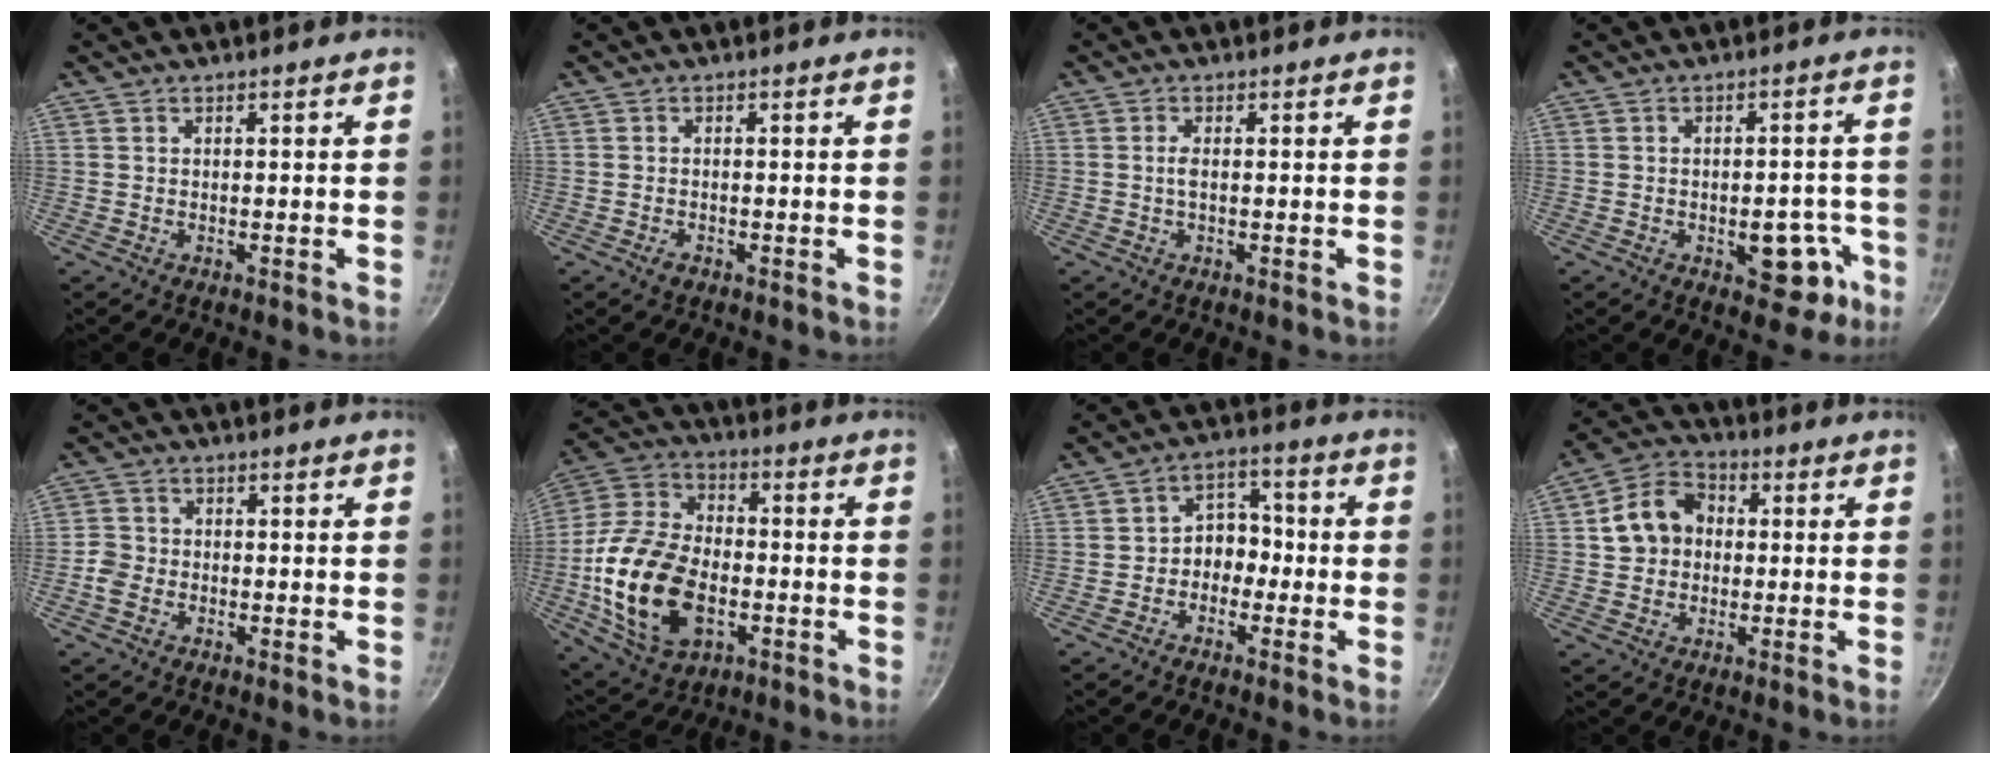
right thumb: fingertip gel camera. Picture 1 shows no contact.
{"total": 1.3, "force": [-0.9, 0.6, 0.7], "torque": [-0.015, 0.004, -0.015]}
{"total": 1.5, "force": [-0.2, 0.4, 1.4], "torque": [-0.036, 0.002, -0.006]}
{"total": 9.2, "force": [-3.7, 5.1, 6.7], "torque": [-0.037, 0.027, -0.043]}
{"total": 3.4, "force": [-1.5, 2.6, 1.5], "torque": [-0.028, 0.018, -0.033]}
{"total": 21.4, "force": [-4.8, 13.5, 15.9], "torque": [-0.302, 0.023, -0.085]}
{"total": 6.3, "force": [-1.6, 5.0, 3.4], "torque": [0.002, 0.034, -0.038]}
{"total": 10.0, "force": [0.8, 8.2, 5.8], "torque": [-0.072, 0.021, -0.003]}